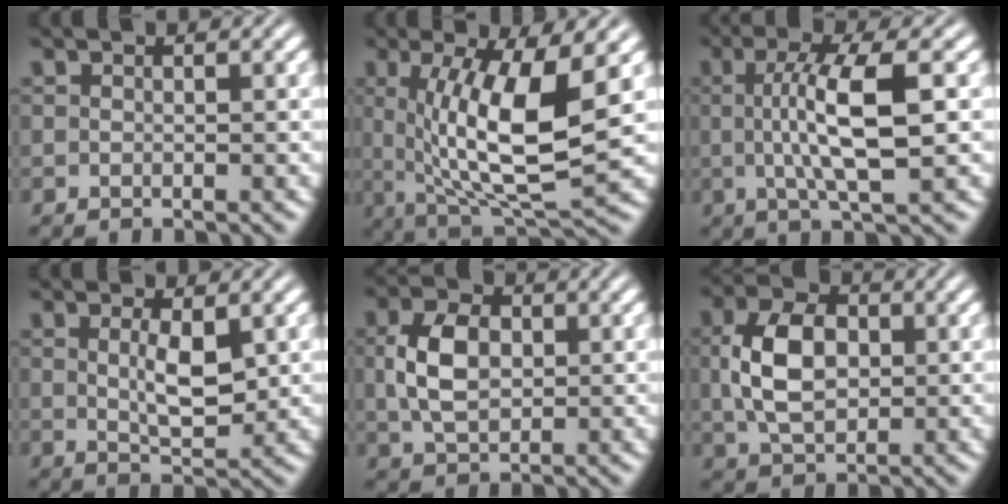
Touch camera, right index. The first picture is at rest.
{"total": 9.8, "force": [0.3, 3.4, 9.2], "torque": [-0.158, -0.027, 0.029]}
{"total": 6.0, "force": [0.5, 0.3, 6.0], "torque": [-0.097, -0.001, 0.013]}
{"total": 3.0, "force": [0.5, -0.1, 3.0], "torque": [-0.037, -0.012, 0.017]}
{"total": 4.0, "force": [0.5, 2.2, 3.3], "torque": [-0.064, -0.004, 0.020]}
{"total": 5.2, "force": [0.5, 3.0, 4.2], "torque": [-0.081, -0.004, 0.021]}